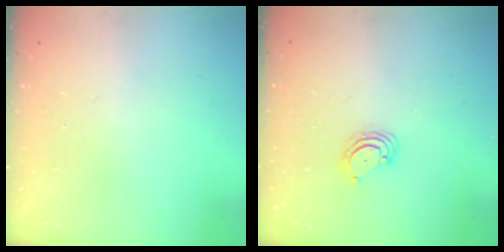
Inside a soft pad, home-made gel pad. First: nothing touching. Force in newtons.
{"total": 4.5, "press": 4.5, "slide": 0.3}